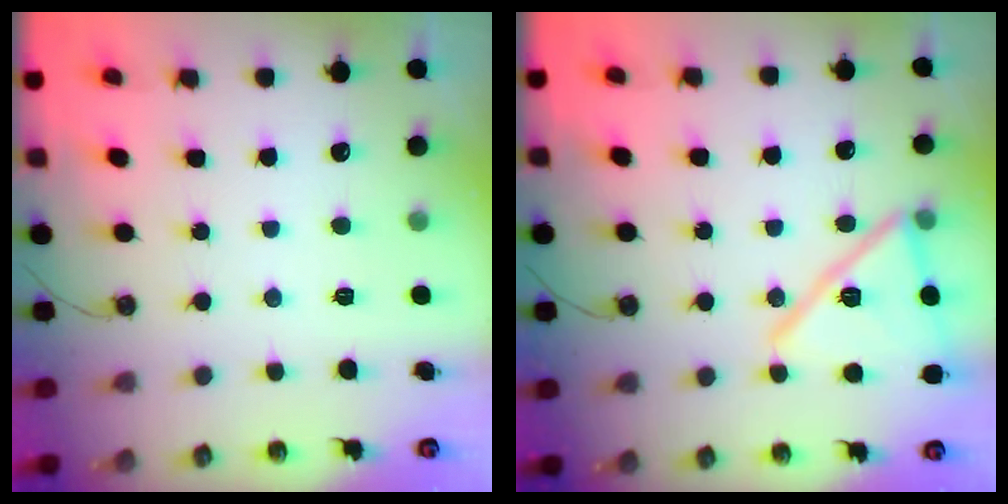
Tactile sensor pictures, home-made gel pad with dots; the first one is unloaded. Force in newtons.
{"total": 17.1, "press": 15.3, "slide": 7.5}